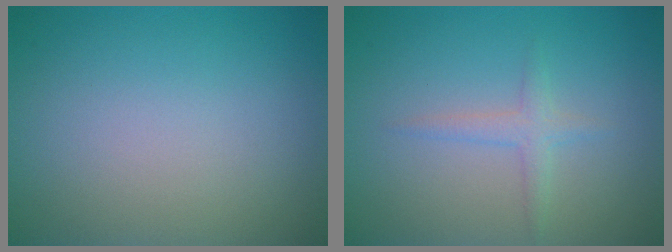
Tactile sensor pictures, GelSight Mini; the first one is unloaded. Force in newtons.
{"total": 1.5, "press": 1.5, "slide": 0.1}